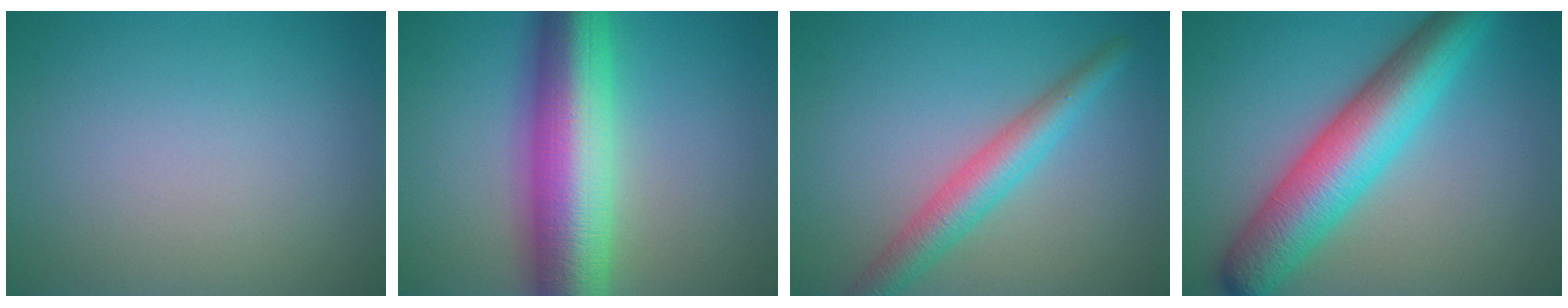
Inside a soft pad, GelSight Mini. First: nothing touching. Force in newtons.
{"total": 12.0, "press": 12.0, "slide": 0.1}
{"total": 4.2, "press": 4.2, "slide": 0.1}
{"total": 8.9, "press": 8.9, "slide": 0.1}